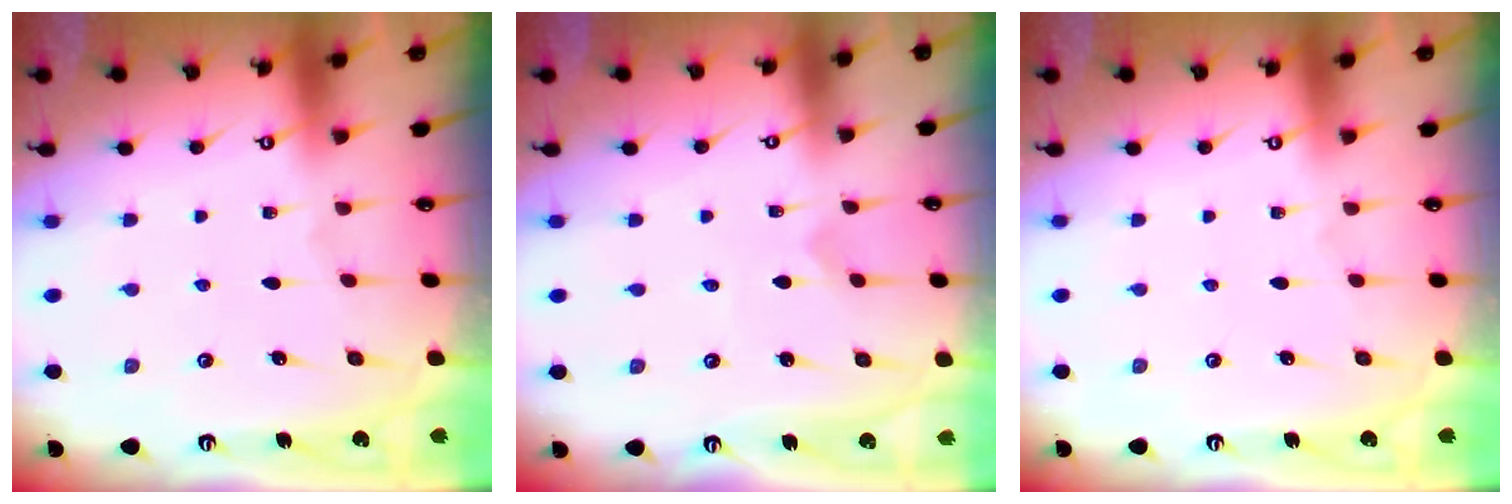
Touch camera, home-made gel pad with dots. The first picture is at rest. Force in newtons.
{"total": 0.0}
{"total": 0.0}